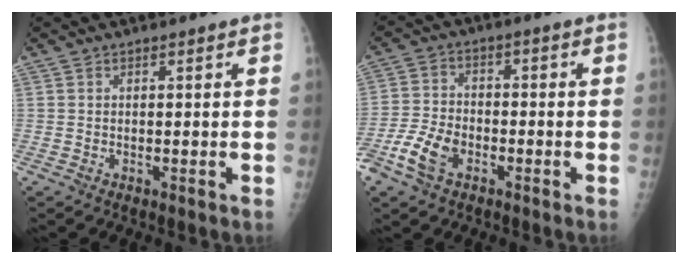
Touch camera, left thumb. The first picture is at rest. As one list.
[{"total": 8.7, "force": [-4.4, 5.4, 5.2], "torque": [-0.105, 0.018, -0.085]}]